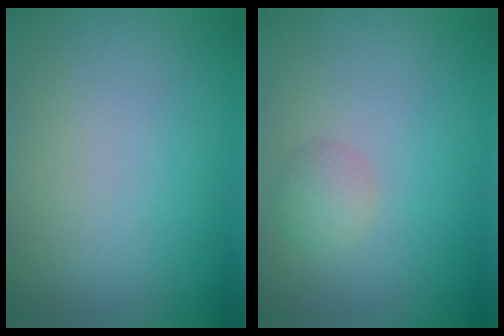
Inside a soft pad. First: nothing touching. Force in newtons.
{"total": 1.8, "press": 1.8, "slide": 0.1}